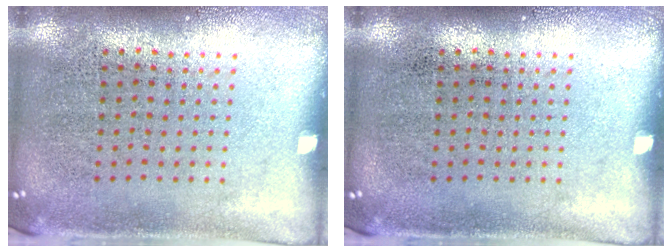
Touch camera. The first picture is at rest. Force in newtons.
{"total": 0.0}